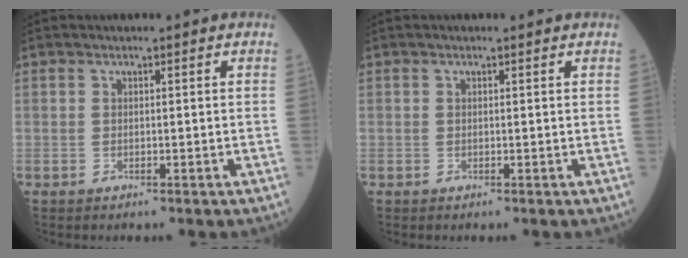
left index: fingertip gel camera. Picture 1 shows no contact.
{"total": 0.6, "force": [0.5, 0.0, 0.3], "torque": [-0.009, 0.004, 0.006]}